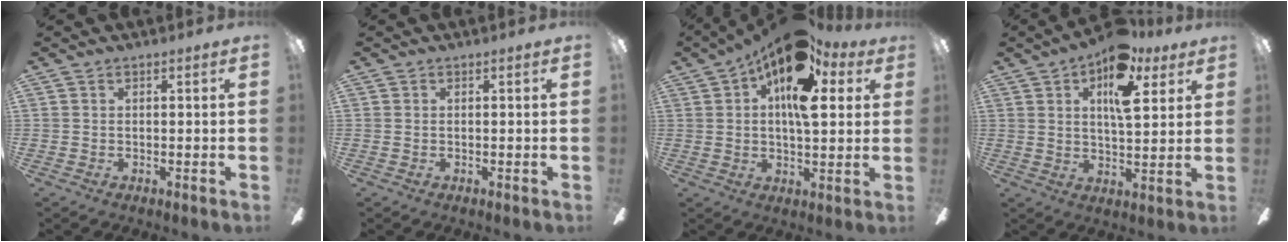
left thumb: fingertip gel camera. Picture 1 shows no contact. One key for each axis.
{"total": 0.0}
{"total": 16.5, "fx": 8.2, "fy": 7.1, "fz": 12.4, "tx": -0.194, "ty": -0.026, "tz": 0.135}
{"total": 13.6, "fx": 7.3, "fy": 6.1, "fz": 9.7, "tx": -0.146, "ty": -0.018, "tz": 0.120}